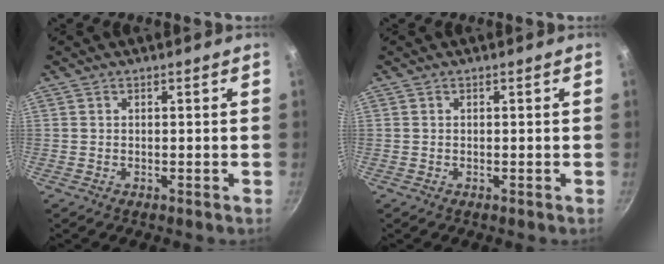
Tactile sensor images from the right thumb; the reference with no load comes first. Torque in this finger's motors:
{"motor_torque": [-0.22, 0.10, 0.20, 0.02, 0.03]}